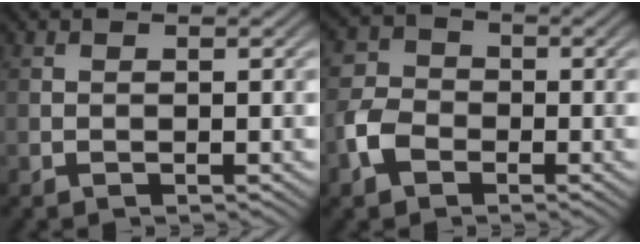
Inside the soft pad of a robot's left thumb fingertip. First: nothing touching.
{"total": 4.7, "force": [-2.1, 3.6, 2.4], "torque": [-0.062, 0.000, -0.052]}